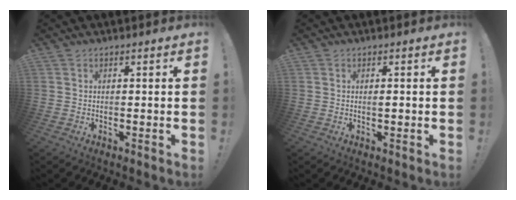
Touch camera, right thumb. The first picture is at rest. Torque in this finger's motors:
{"motor_torque": [-0.04, -0.18, 0.09, -0.11, 0.00]}